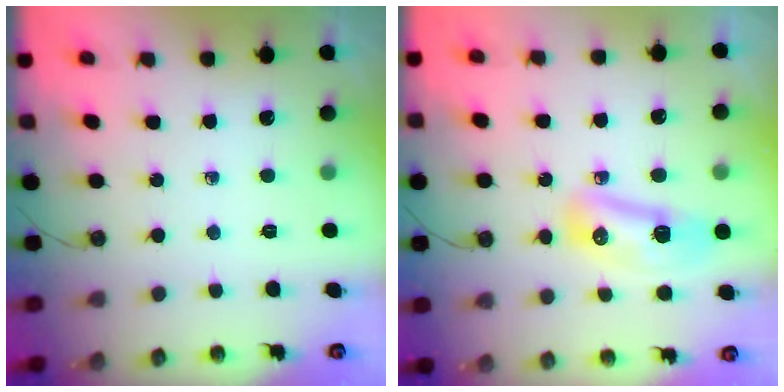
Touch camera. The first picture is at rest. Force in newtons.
{"total": 9.7, "press": 9.6, "slide": 1.2}